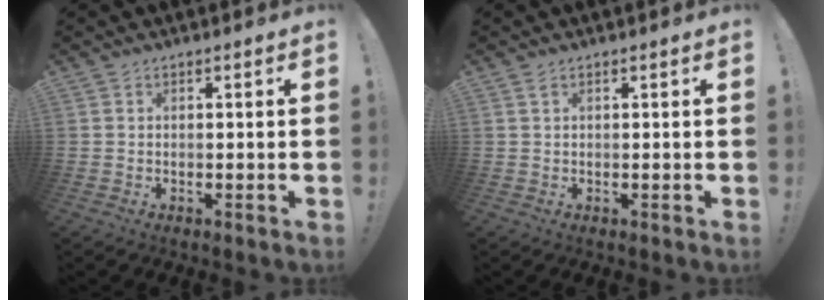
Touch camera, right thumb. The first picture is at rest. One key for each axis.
{"total": 1.0, "fx": 0.6, "fy": 0.3, "fz": 0.7, "tx": -0.008, "ty": -0.001, "tz": 0.010}